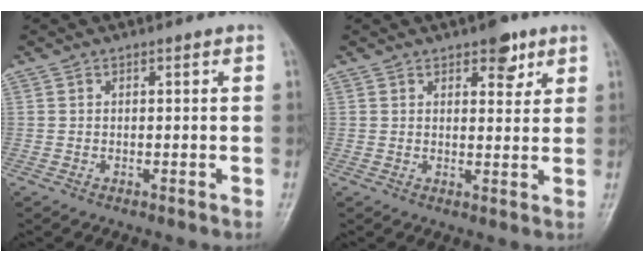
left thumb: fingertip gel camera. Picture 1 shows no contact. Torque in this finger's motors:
{"motor_torque": [0.66, 0.20, 0.33, -0.45, 0.00]}